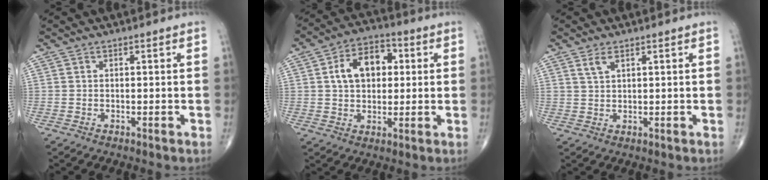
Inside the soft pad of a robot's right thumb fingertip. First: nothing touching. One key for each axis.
{"total": 10.9, "fx": 2.1, "fy": 7.3, "fz": 7.8, "tx": -0.105, "ty": 0.015, "tz": 0.029}
{"total": 2.2, "fx": 1.4, "fy": 0.9, "fz": 1.4, "tx": -0.030, "ty": -0.003, "tz": 0.033}